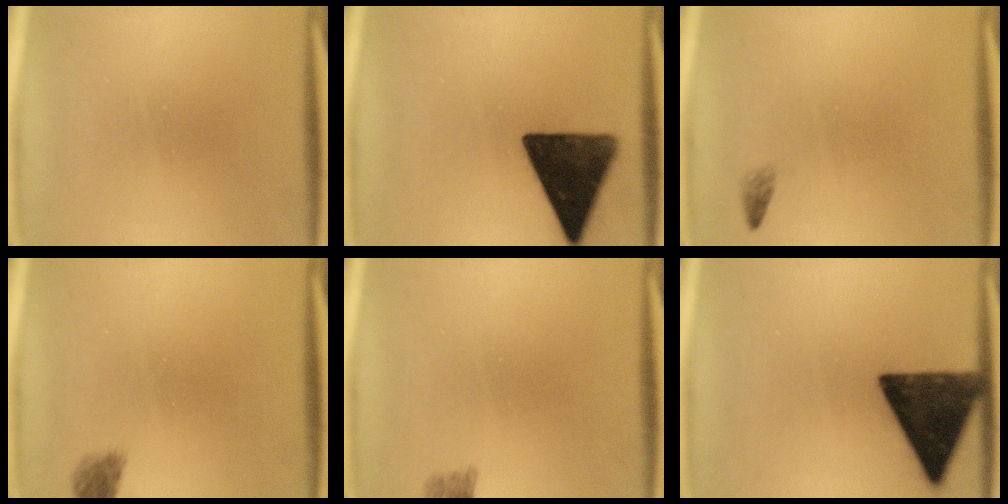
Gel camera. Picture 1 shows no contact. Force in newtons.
{"total": 14.0}
{"total": 0.8}
{"total": 2.2}
{"total": 2.0}
{"total": 13.4}